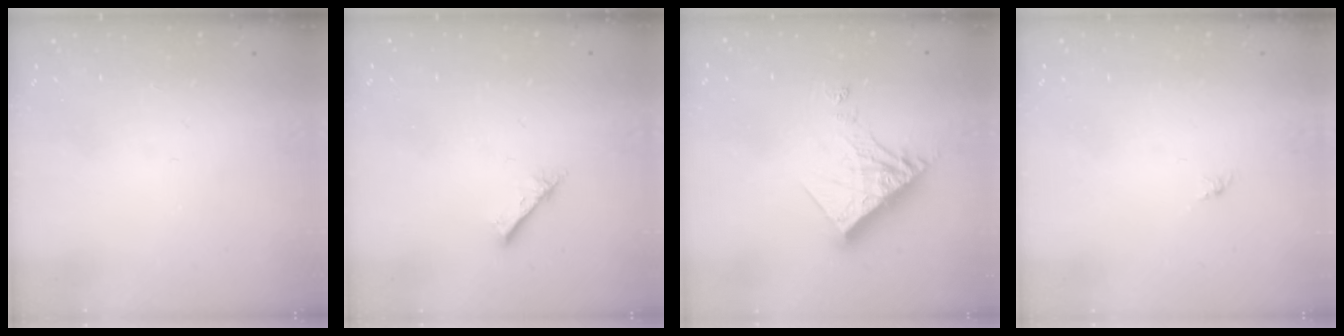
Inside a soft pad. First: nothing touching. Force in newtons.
{"total": 2.4, "press": 2.4, "slide": 0.3}
{"total": 12.7, "press": 12.6, "slide": 1.2}
{"total": 0.0}